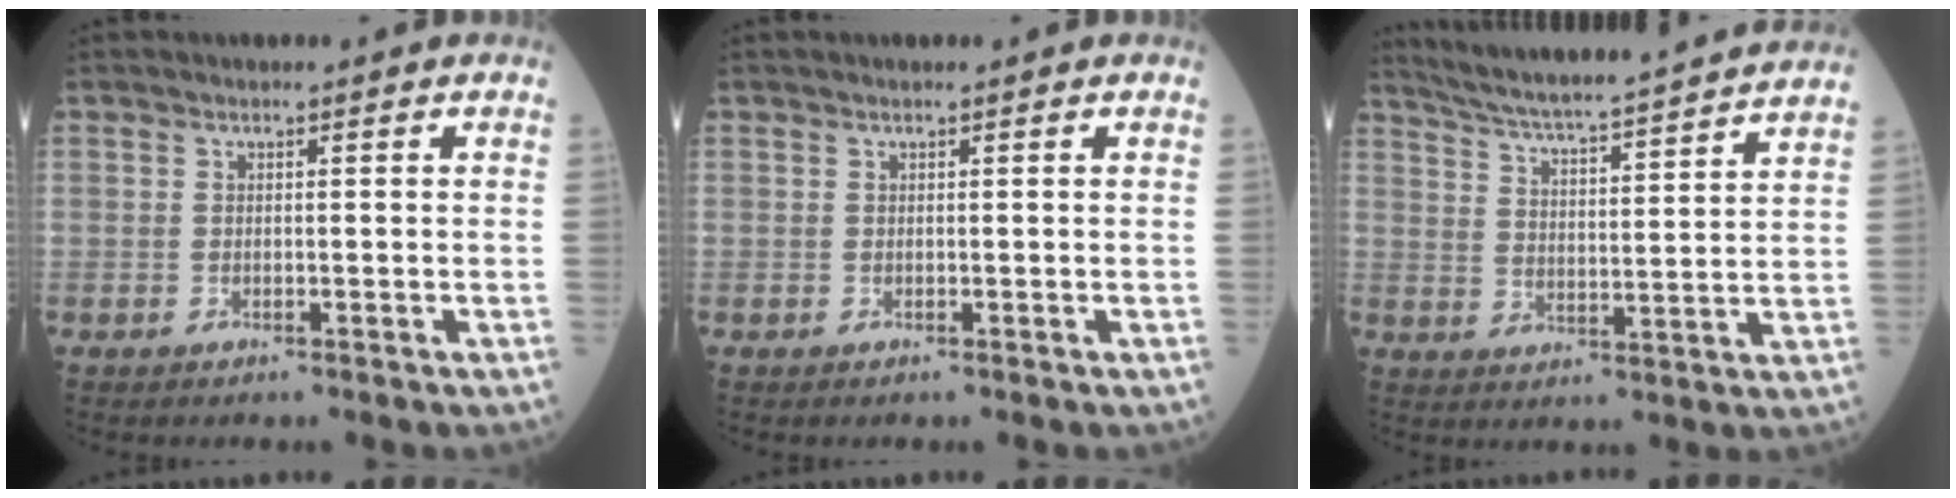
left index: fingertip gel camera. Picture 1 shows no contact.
{"total": 1.3, "force": [-1.2, -0.2, -0.5], "torque": [0.006, 0.002, -0.017]}
{"total": 18.5, "force": [16.9, -0.5, 7.4], "torque": [-0.130, -0.010, 0.237]}